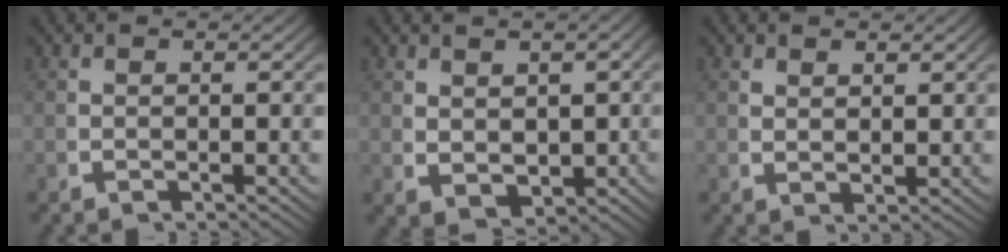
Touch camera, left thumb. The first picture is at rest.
{"total": 3.9, "force": [0.4, 2.8, 2.6], "torque": [-0.054, -0.022, 0.028]}
{"total": 1.4, "force": [1.3, 0.2, 0.4], "torque": [-0.004, -0.004, 0.035]}